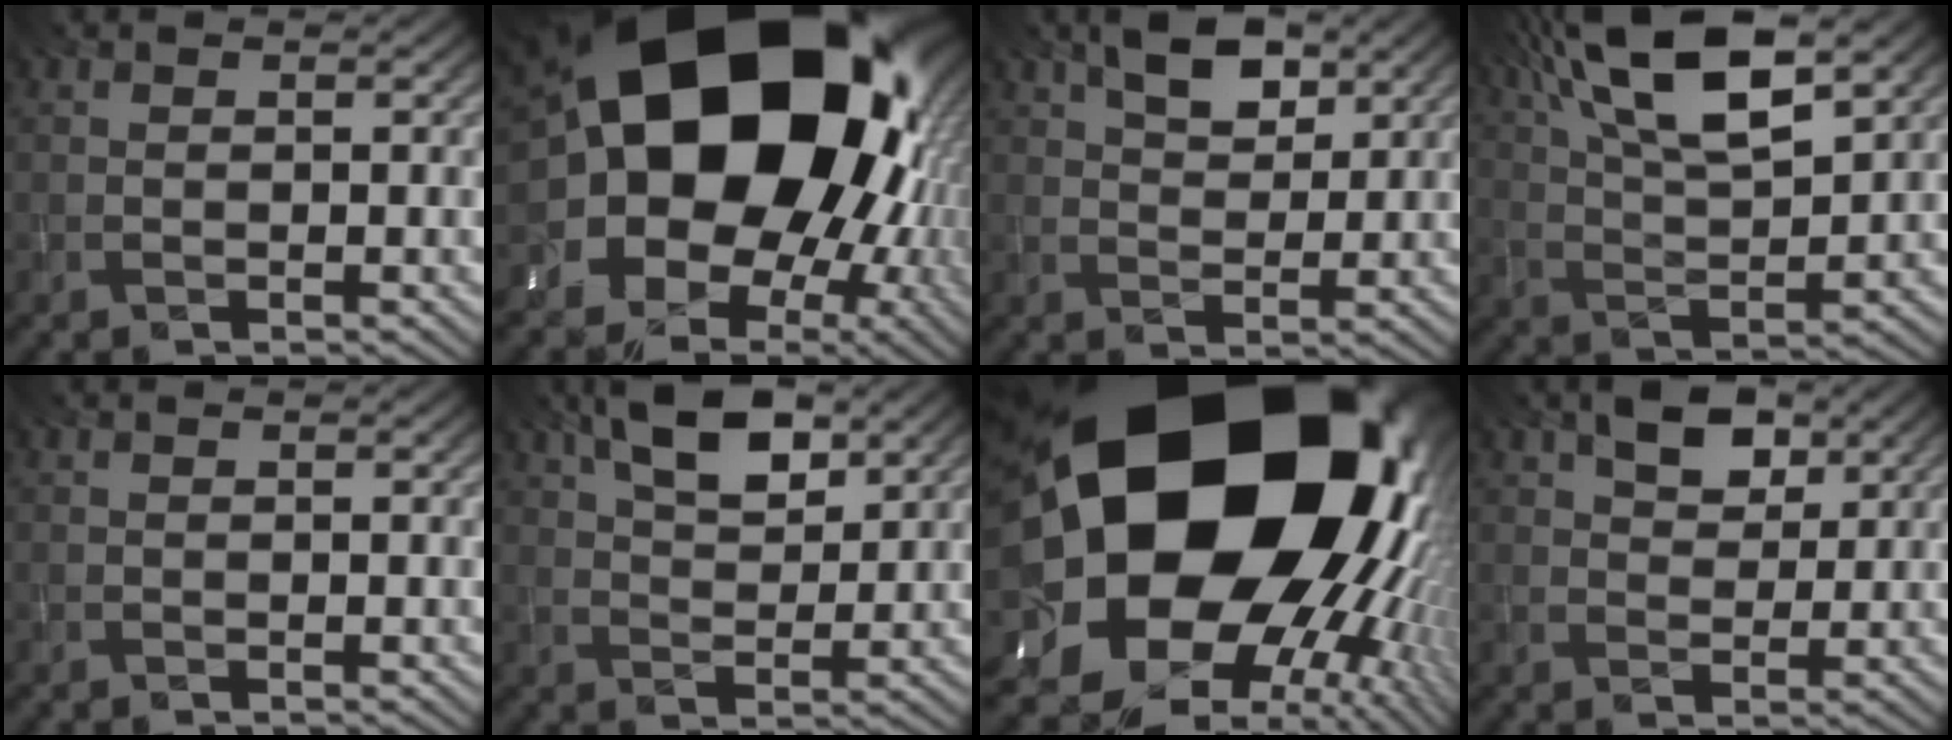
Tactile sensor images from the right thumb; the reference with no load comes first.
{"total": 23.8, "force": [2.9, 18.2, 15.1], "torque": [-0.256, -0.030, 0.037]}
{"total": 5.6, "force": [3.2, 2.8, 3.7], "torque": [-0.067, 0.005, 0.057]}
{"total": 13.9, "force": [7.6, 4.6, 10.7], "torque": [-0.225, 0.020, 0.131]}
{"total": 0.0}
{"total": 8.0, "force": [4.5, 3.6, 5.6], "torque": [-0.109, 0.012, 0.085]}
{"total": 25.6, "force": [4.8, 20.3, 14.9], "torque": [-0.297, -0.083, 0.086]}
{"total": 4.7, "force": [2.7, 2.6, 2.9], "torque": [-0.049, 0.002, 0.045]}